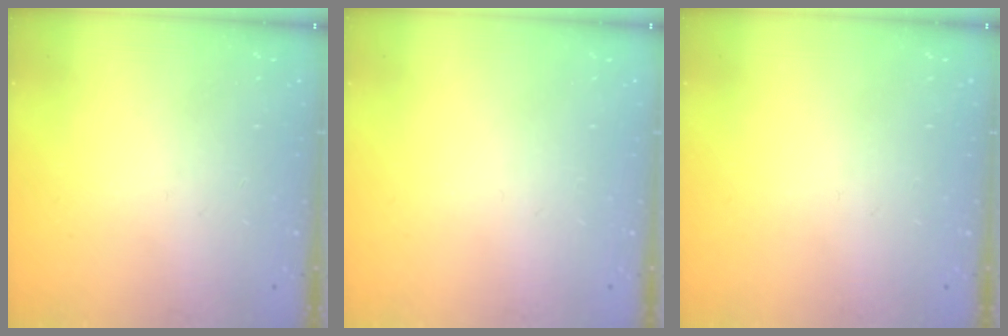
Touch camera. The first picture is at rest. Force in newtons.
{"total": 0.0}
{"total": 0.0}